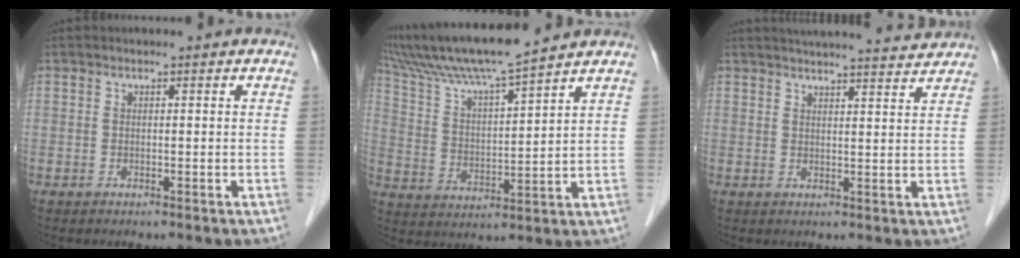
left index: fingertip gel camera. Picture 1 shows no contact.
{"total": 13.6, "force": [11.9, -0.9, 6.5], "torque": [-0.133, 0.018, 0.215]}
{"total": 12.4, "force": [11.8, 0.2, 3.6], "torque": [-0.051, 0.001, 0.148]}